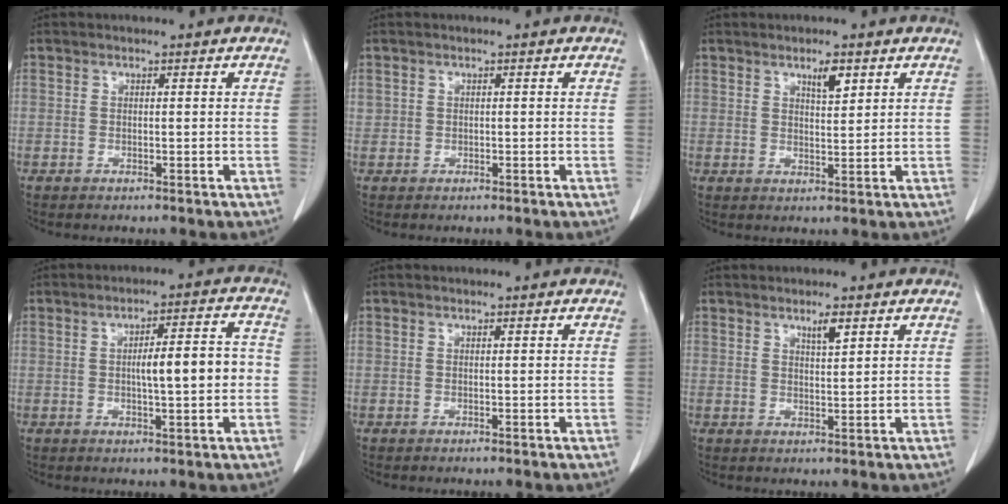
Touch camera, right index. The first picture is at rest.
{"total": 0.8, "force": [0.3, 0.7, 0.1], "torque": [0.007, 0.007, 0.003]}
{"total": 3.4, "force": [2.1, 0.8, 2.6], "torque": [-0.044, -0.004, 0.036]}
{"total": 7.8, "force": [-0.3, 1.3, 7.7], "torque": [-0.115, 0.016, -0.002]}
{"total": 0.0}
{"total": 2.6, "force": [1.7, 0.3, 1.9], "torque": [-0.035, -0.004, 0.030]}